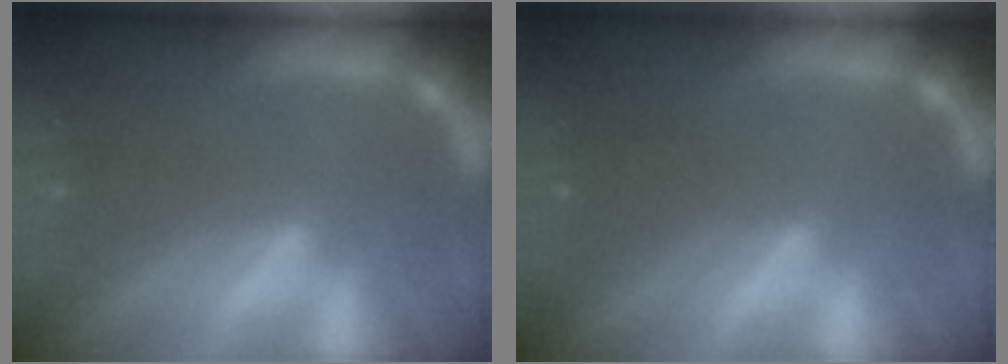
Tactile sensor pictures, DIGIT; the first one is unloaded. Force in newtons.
{"total": 2.0}